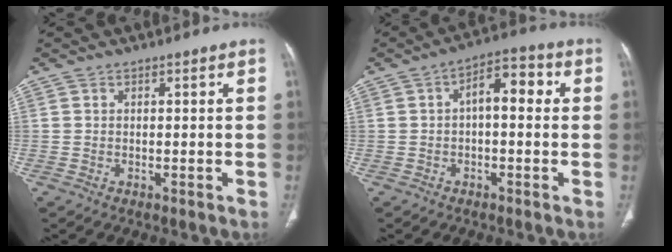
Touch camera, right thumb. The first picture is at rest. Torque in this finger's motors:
{"motor_torque": [-0.31, 0.76, 0.31, 0.26, 0.04]}